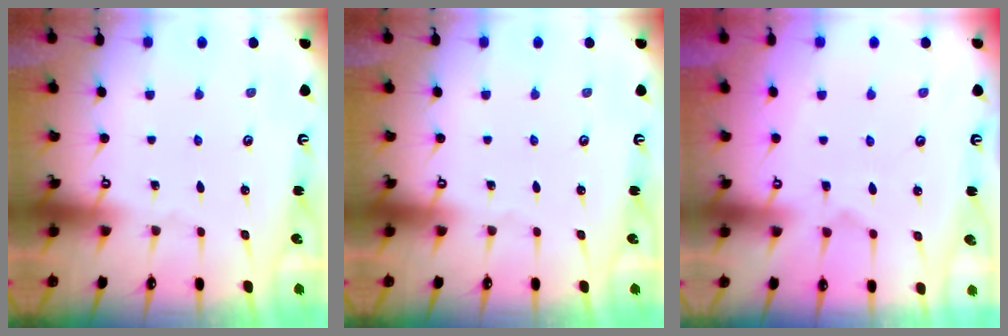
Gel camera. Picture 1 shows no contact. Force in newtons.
{"total": 0.0}
{"total": 1.5, "press": 1.1, "slide": 1.1}